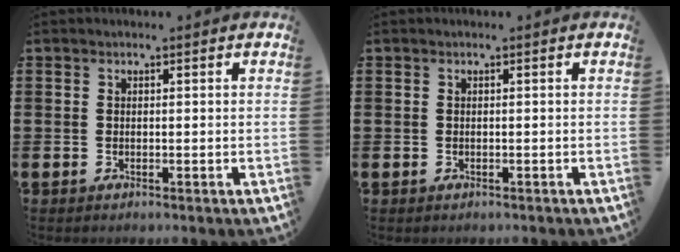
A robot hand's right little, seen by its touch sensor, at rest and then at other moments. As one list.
[{"total": 0.0}]